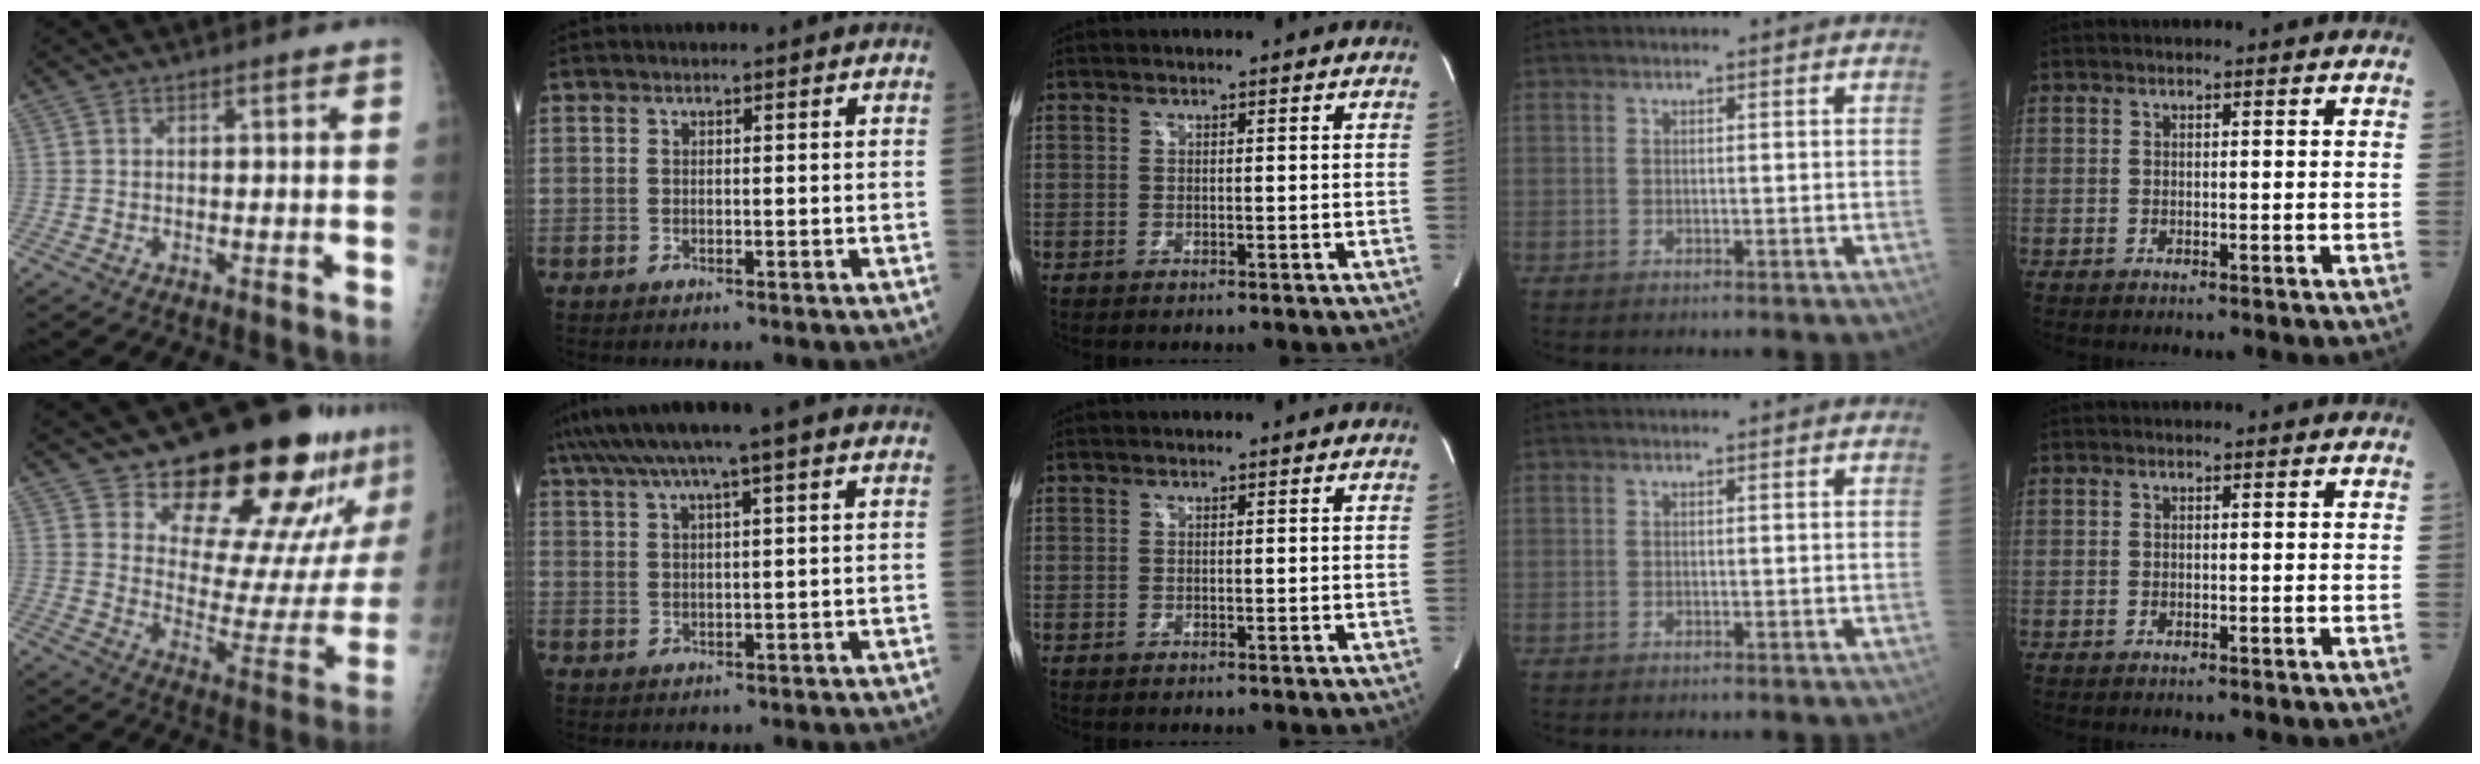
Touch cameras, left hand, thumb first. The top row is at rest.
{"thumb": {"total": 24.0, "force": [18.0, 9.0, 13.2], "torque": [-0.136, -0.110, 0.249]}, "index": {"total": 11.2, "force": [7.9, 0.7, 8.0], "torque": [-0.141, 0.048, 0.122]}}